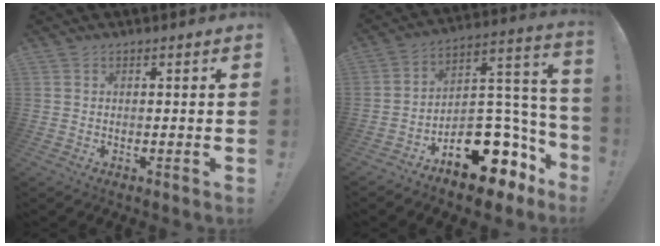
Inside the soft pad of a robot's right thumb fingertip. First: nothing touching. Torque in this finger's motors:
{"motor_torque": [2.04, 1.63, 1.26, -1.51, 0.36]}